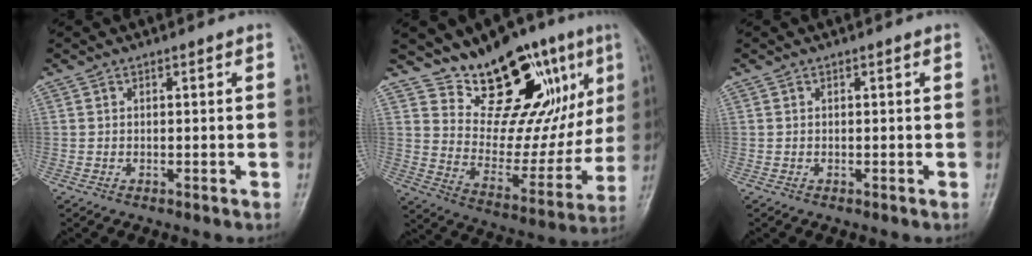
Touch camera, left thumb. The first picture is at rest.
{"total": 22.4, "force": [12.8, 9.9, 15.4], "torque": [-0.164, -0.062, 0.211]}
{"total": 0.0}